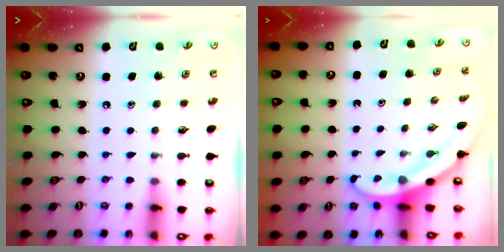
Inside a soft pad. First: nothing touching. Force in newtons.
{"total": 3.0, "press": 3.0, "slide": 0.2}